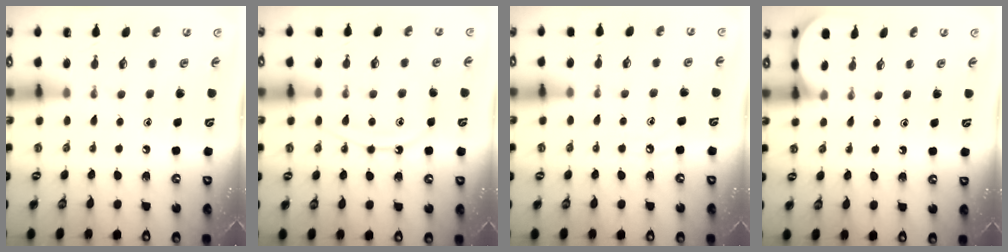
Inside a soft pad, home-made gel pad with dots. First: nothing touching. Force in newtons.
{"total": 10.6, "press": 10.5, "slide": 1.1}
{"total": 4.9, "press": 4.9, "slide": 0.5}
{"total": 1.4, "press": 1.4, "slide": 0.1}